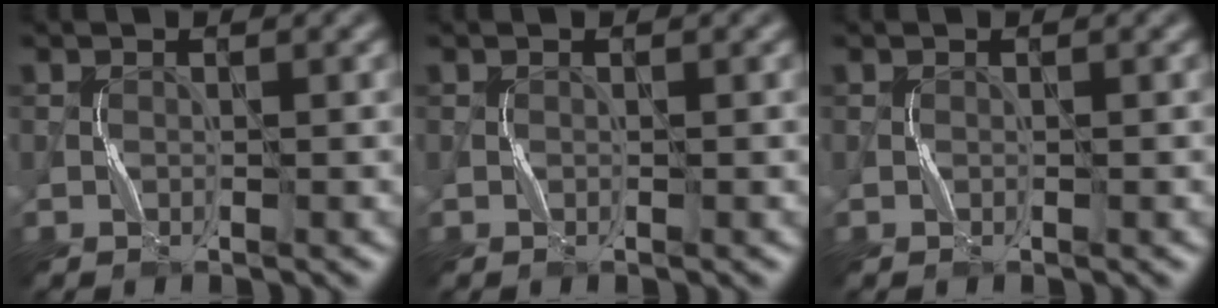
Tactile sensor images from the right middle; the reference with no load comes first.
{"total": 0.0}
{"total": 0.0}